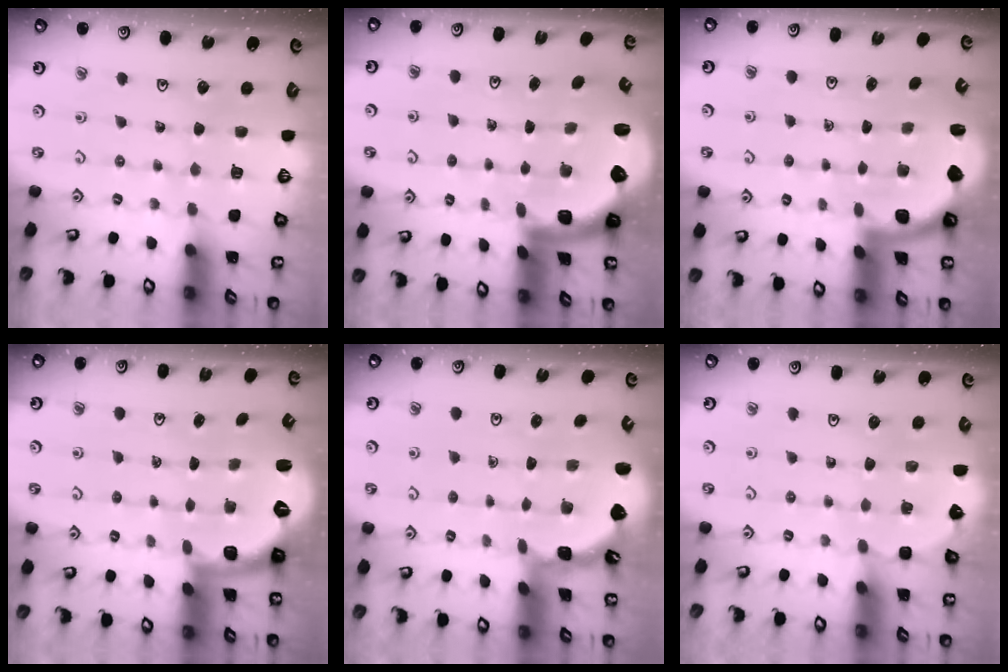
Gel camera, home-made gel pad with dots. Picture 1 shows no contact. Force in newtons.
{"total": 2.8, "press": 2.5, "slide": 1.4}
{"total": 2.0, "press": 2.0, "slide": 0.3}
{"total": 2.5, "press": 2.0, "slide": 1.5}
{"total": 1.3, "press": 1.3, "slide": 0.1}
{"total": 3.1, "press": 3.1, "slide": 0.1}